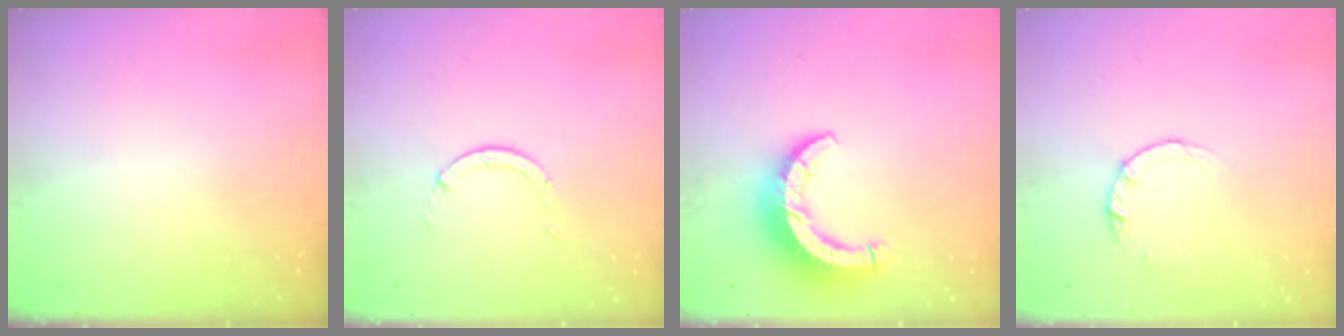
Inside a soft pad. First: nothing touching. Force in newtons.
{"total": 0.0}
{"total": 9.6, "press": 9.6, "slide": 1.0}
{"total": 2.5, "press": 2.5, "slide": 0.2}